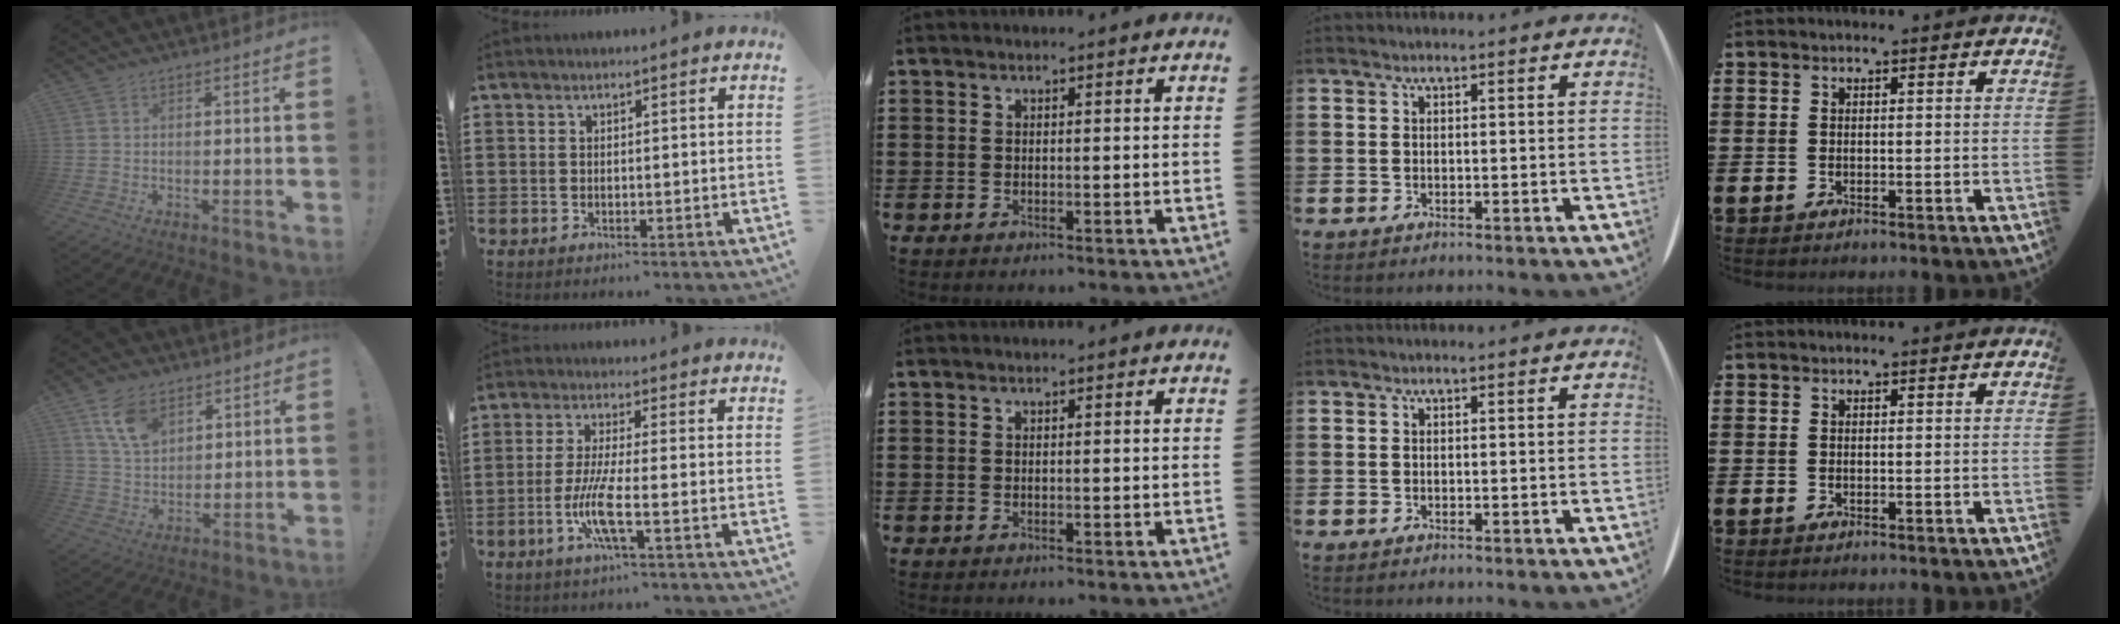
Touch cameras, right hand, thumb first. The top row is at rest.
{"thumb": {"total": 10.3, "force": [6.0, 6.6, 5.2], "torque": [-0.096, -0.017, 0.118]}, "index": {"total": 7.2, "force": [-2.3, 0.9, 6.8], "torque": [-0.147, -0.016, -0.050]}}